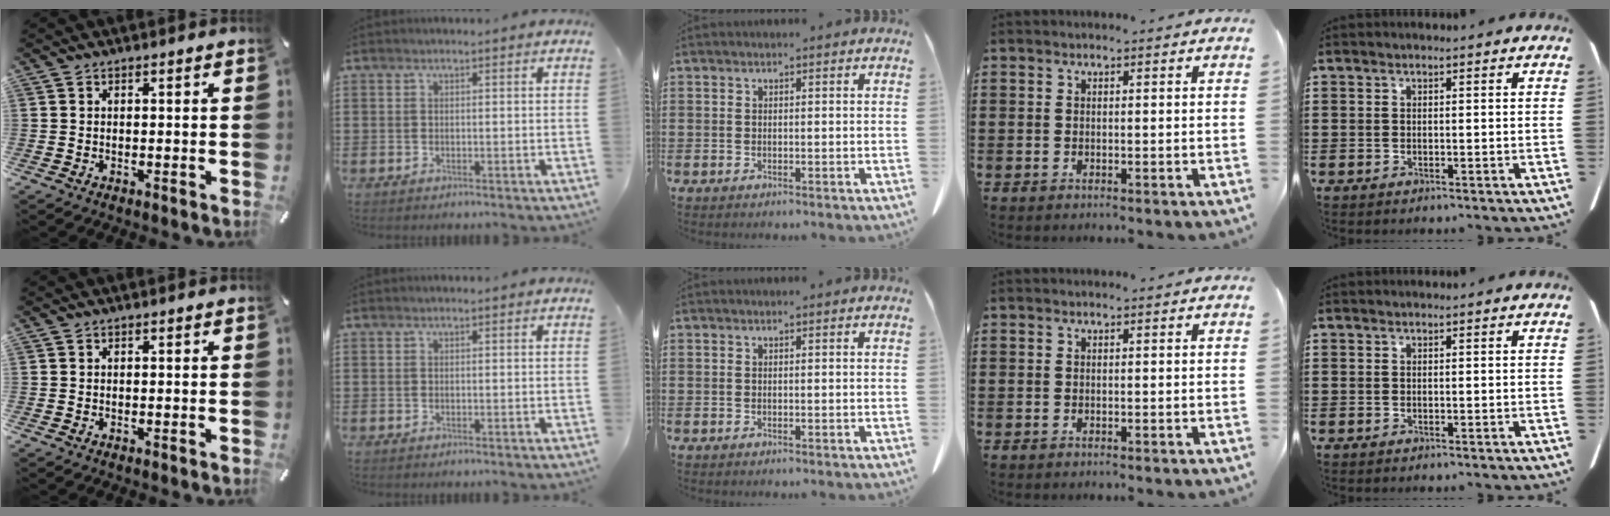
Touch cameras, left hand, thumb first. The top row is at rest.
{}